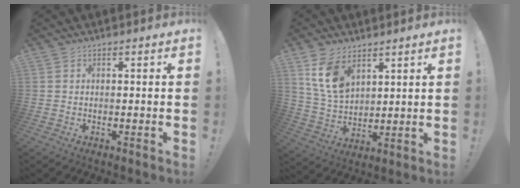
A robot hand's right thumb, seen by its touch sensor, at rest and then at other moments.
{"total": 11.1, "force": [6.3, 6.6, 6.3], "torque": [-0.122, -0.026, 0.123]}